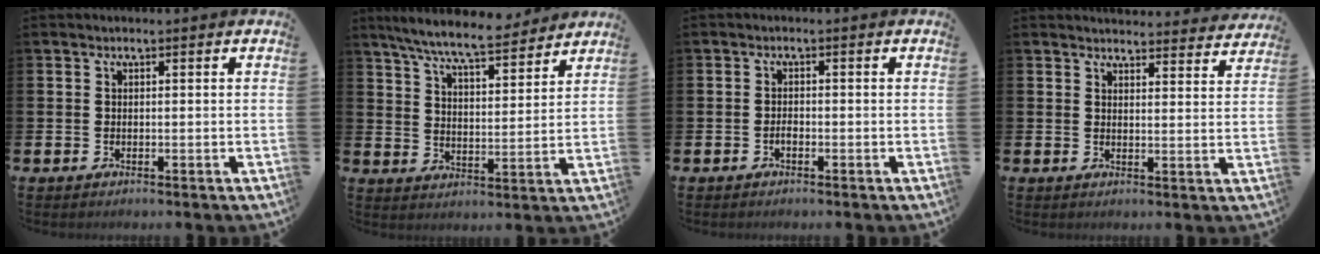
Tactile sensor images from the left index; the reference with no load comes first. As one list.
[{"total": 7.9, "force": [7.3, 0.9, 2.9], "torque": [-0.079, -0.043, 0.129]}, {"total": 1.1, "force": [-0.6, 0.4, 0.8], "torque": [-0.015, -0.001, -0.013]}, {"total": 3.7, "force": [3.7, 0.4, 0.1], "torque": [-0.001, -0.027, 0.065]}]